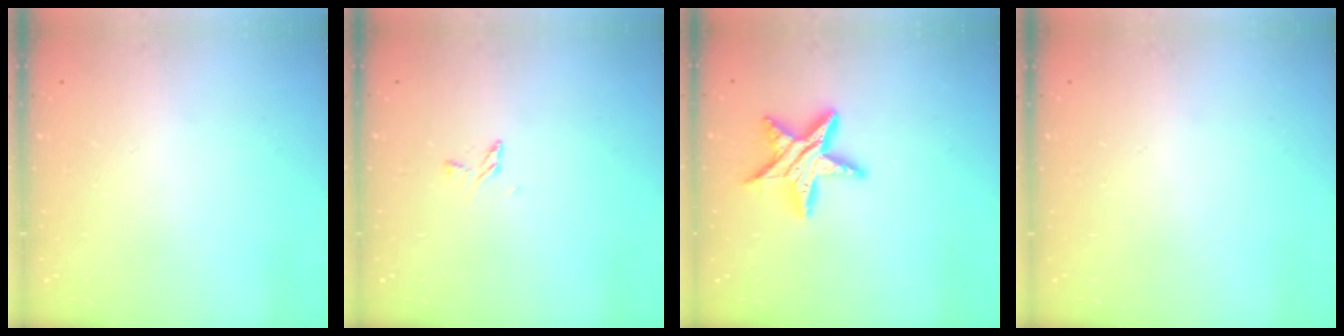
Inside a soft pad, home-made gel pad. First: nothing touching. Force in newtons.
{"total": 3.9, "press": 3.9, "slide": 0.4}
{"total": 12.3, "press": 12.3, "slide": 0.8}
{"total": 0.0}